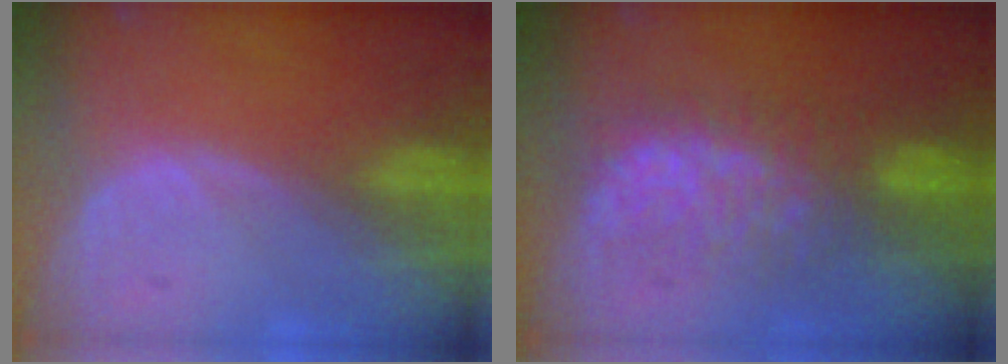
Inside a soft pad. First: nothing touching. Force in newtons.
{"total": 7.8, "press": 7.8, "slide": 0.4}